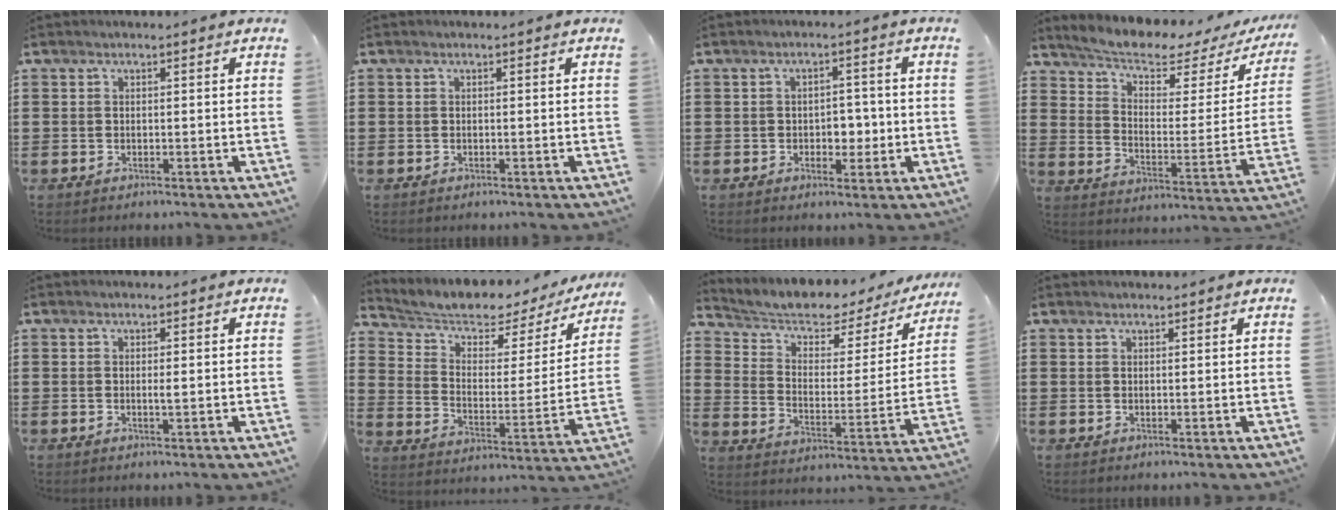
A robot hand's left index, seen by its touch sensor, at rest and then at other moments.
{"total": 0.0}
{"total": 3.6, "force": [-0.5, 2.6, 2.4], "torque": [-0.036, 0.000, -0.018]}
{"total": 5.2, "force": [4.5, 0.9, 2.3], "torque": [-0.071, -0.036, 0.072]}
{"total": 0.9, "force": [0.1, 0.1, 0.9], "torque": [-0.018, -0.004, 0.002]}
{"total": 4.5, "force": [3.9, 1.6, 1.5], "torque": [-0.057, -0.036, 0.059]}
{"total": 4.2, "force": [3.4, 1.6, 1.7], "torque": [-0.057, -0.034, 0.049]}
{"total": 0.9, "force": [0.9, 0.2, 0.0], "torque": [-0.003, 0.000, 0.018]}